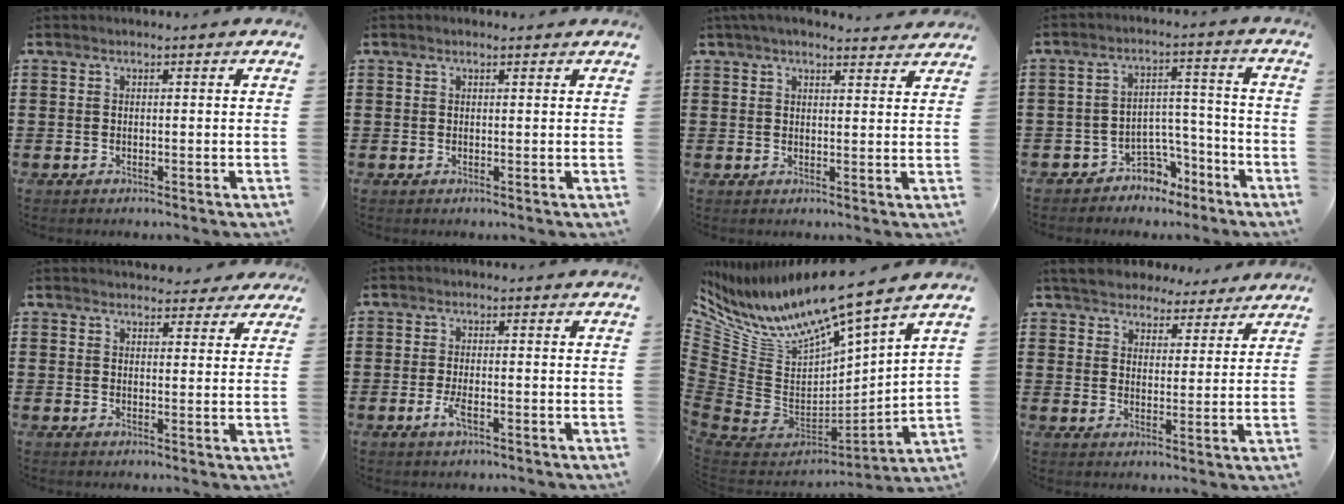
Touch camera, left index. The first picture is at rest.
{"total": 0.6, "force": [0.4, 0.3, 0.2], "torque": [-0.006, 0.002, 0.008]}
{"total": 3.7, "force": [3.3, 0.7, 1.5], "torque": [-0.037, -0.003, 0.060]}
{"total": 5.6, "force": [-4.5, 3.1, 1.3], "torque": [-0.029, 0.022, -0.086]}
{"total": 3.5, "force": [3.2, 1.2, 0.7], "torque": [-0.006, -0.010, 0.056]}
{"total": 2.9, "force": [-1.1, 0.8, 2.5], "torque": [-0.063, -0.006, -0.026]}
{"total": 9.7, "force": [8.3, 1.9, 4.5], "torque": [-0.140, -0.075, 0.136]}
{"total": 4.8, "force": [4.6, 1.4, 0.2], "torque": [-0.030, -0.016, 0.081]}